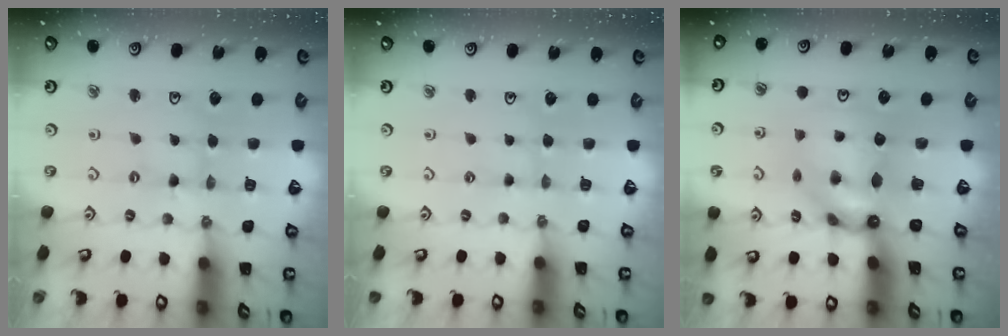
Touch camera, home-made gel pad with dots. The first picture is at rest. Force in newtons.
{"total": 0.0}
{"total": 8.3, "press": 8.3, "slide": 0.8}